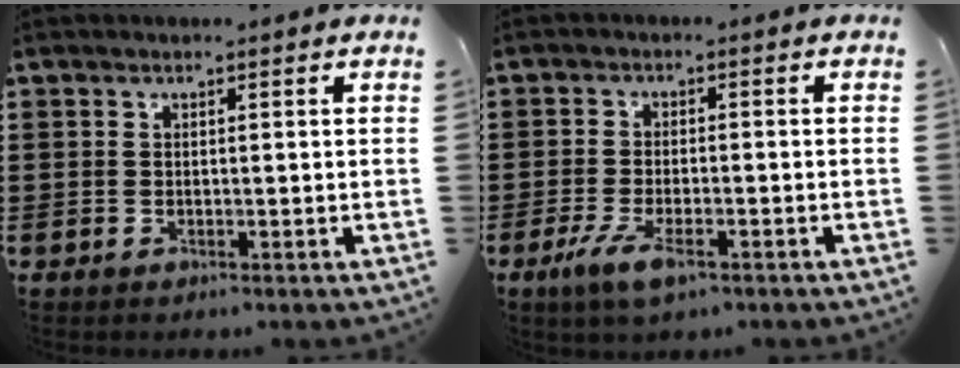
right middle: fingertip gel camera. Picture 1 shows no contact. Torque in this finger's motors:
{"motor_torque": [2.14, 0.00, 0.59, 0.12]}